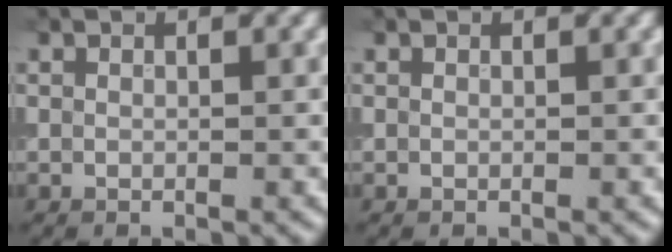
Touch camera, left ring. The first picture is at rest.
{"total": 0.0}